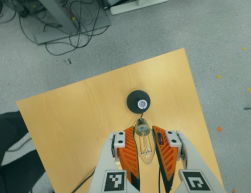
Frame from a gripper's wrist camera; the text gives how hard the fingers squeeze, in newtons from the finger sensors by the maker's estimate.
{"total": 20.8, "left": 23.1, "right": 18.5}